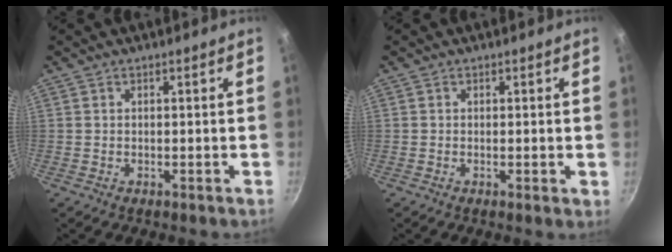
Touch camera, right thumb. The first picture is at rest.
{"total": 1.1, "force": [-0.1, 0.2, 1.1], "torque": [-0.017, -0.003, -0.004]}